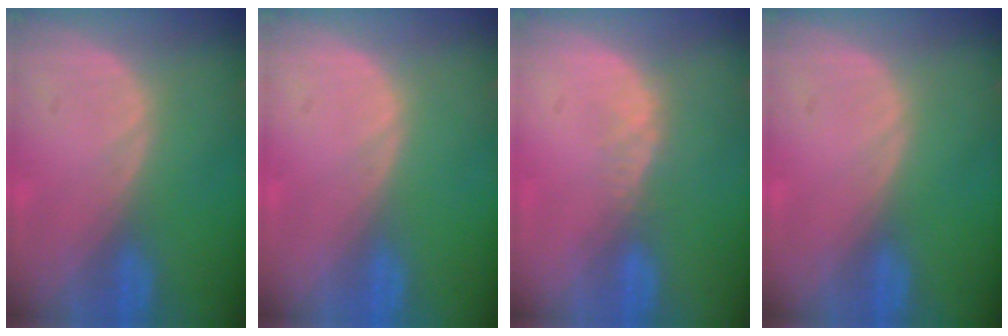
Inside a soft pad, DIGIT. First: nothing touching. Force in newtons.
{"total": 0.0}
{"total": 2.1, "press": 1.5, "slide": 1.4}
{"total": 0.0}